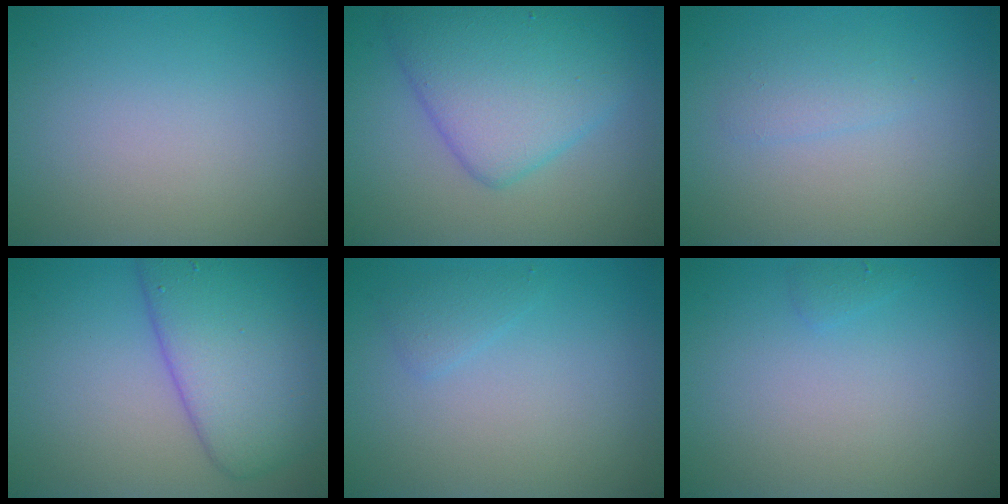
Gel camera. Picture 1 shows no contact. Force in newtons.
{"total": 6.7, "press": 6.7, "slide": 0.2}
{"total": 1.2, "press": 1.2, "slide": 0.1}
{"total": 7.9, "press": 7.9, "slide": 0.2}
{"total": 1.1, "press": 1.1, "slide": 0.1}
{"total": 0.6, "press": 0.5, "slide": 0.0}